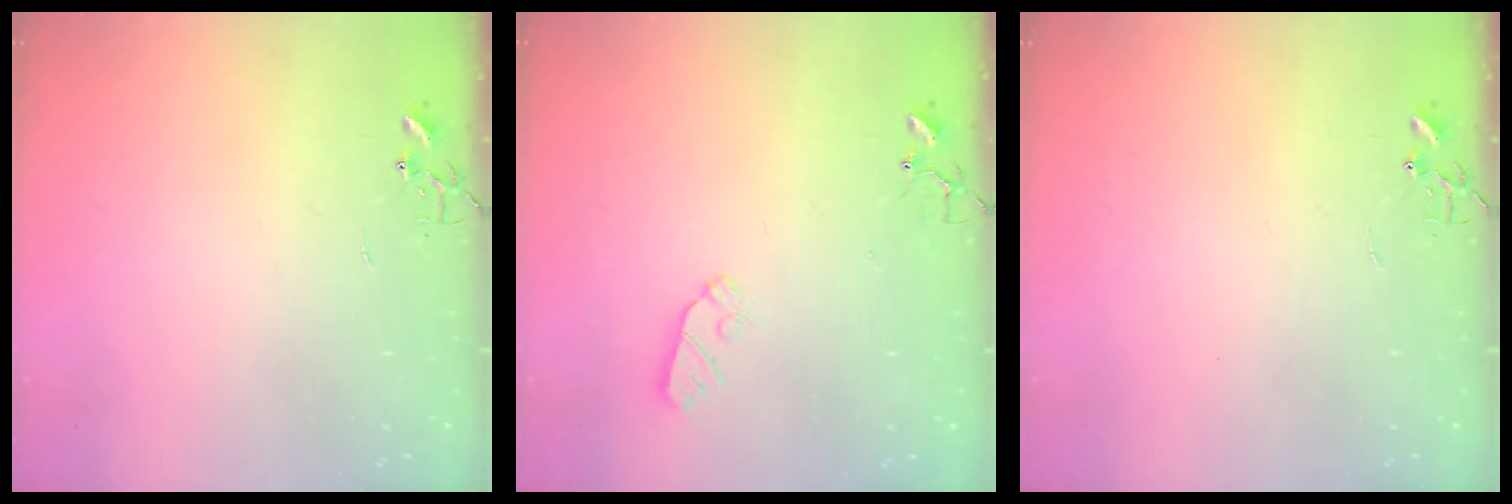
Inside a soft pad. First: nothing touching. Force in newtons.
{"total": 6.6, "press": 6.6, "slide": 0.2}
{"total": 0.0}